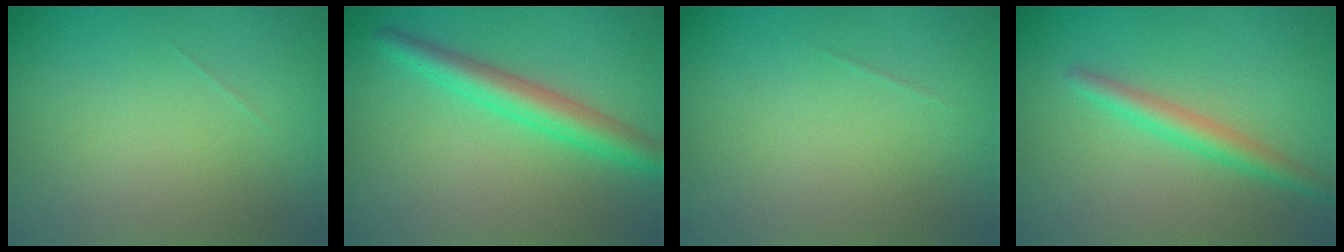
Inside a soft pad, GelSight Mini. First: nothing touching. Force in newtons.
{"total": 3.7, "press": 3.7, "slide": 0.1}
{"total": 0.0}
{"total": 2.4, "press": 2.4, "slide": 0.0}